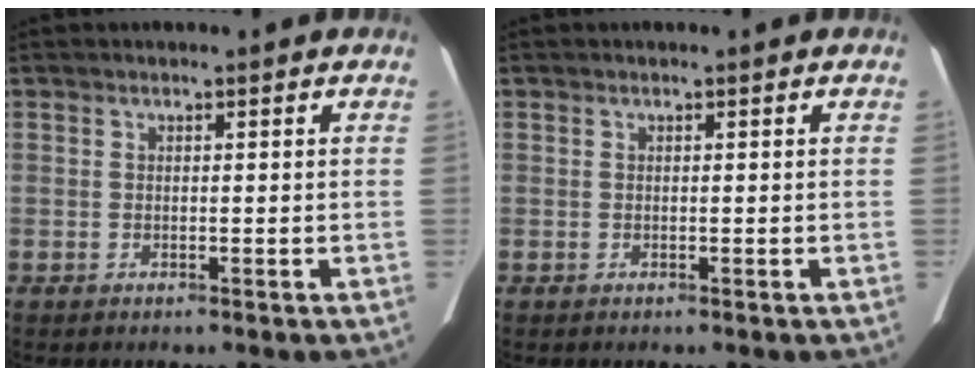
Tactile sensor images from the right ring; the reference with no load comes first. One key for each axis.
{"total": 0.0}